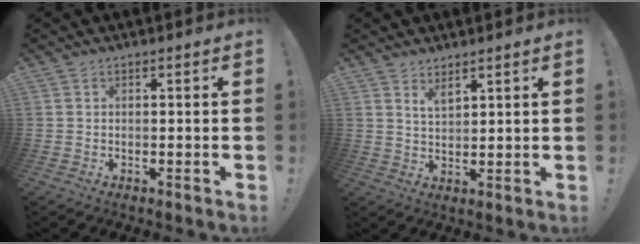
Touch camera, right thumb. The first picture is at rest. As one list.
[{"total": 3.8, "force": [3.2, 1.4, 1.6], "torque": [-0.016, -0.024, 0.056]}]